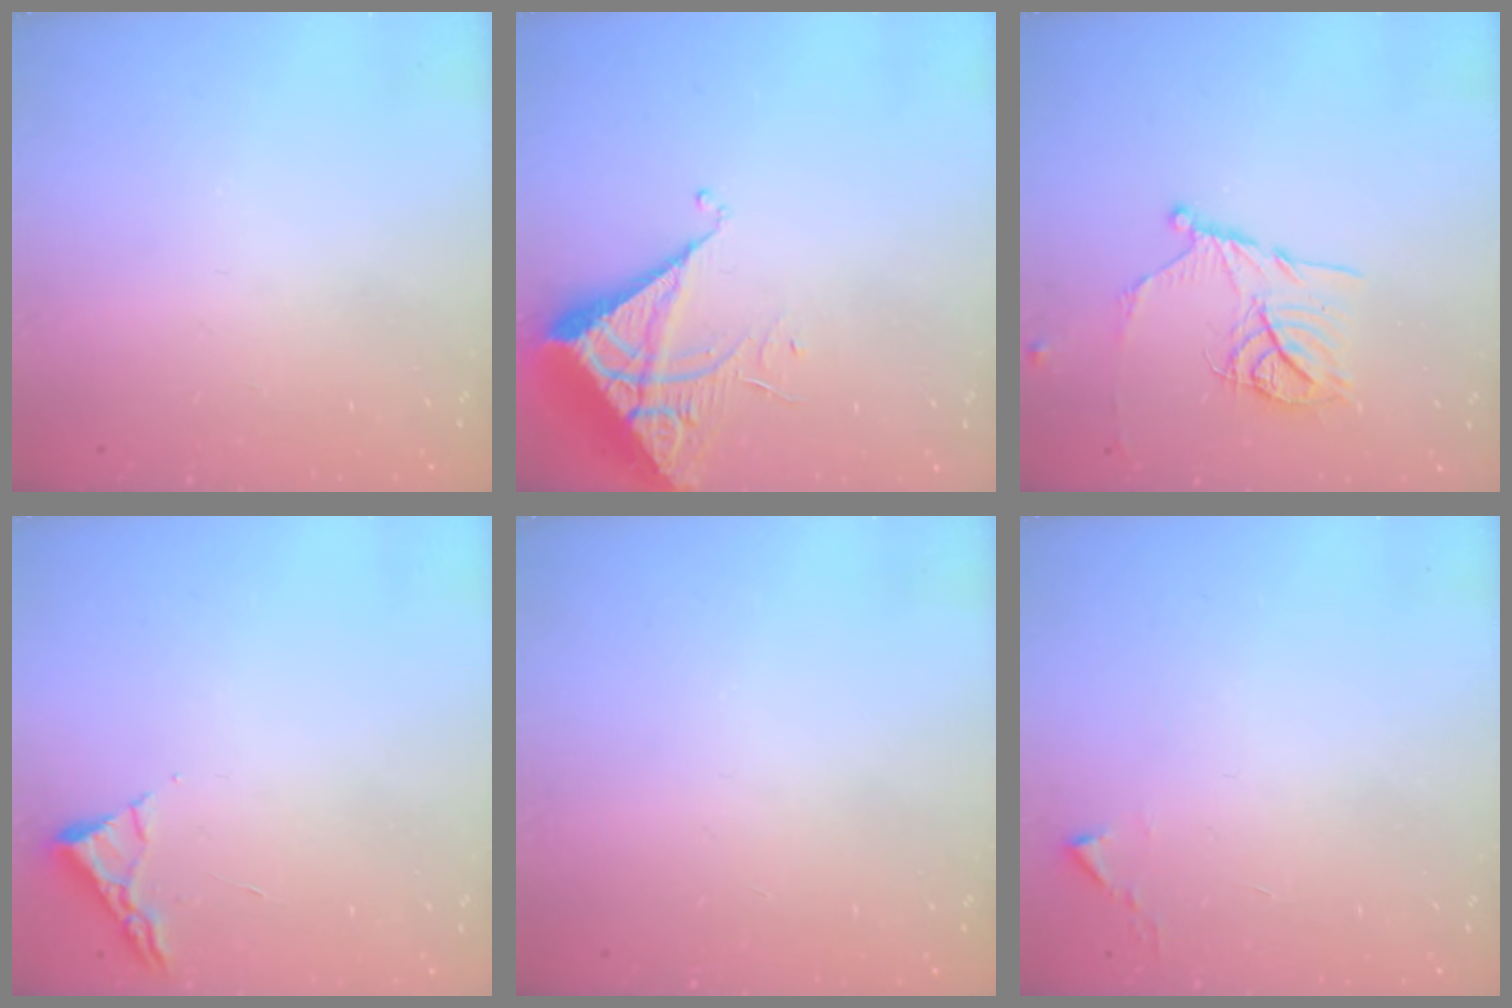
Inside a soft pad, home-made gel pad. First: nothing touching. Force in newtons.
{"total": 7.0, "press": 7.0, "slide": 0.3}
{"total": 13.1, "press": 13.1, "slide": 1.0}
{"total": 3.0, "press": 2.9, "slide": 0.4}
{"total": 0.0}
{"total": 2.4, "press": 2.4, "slide": 0.3}